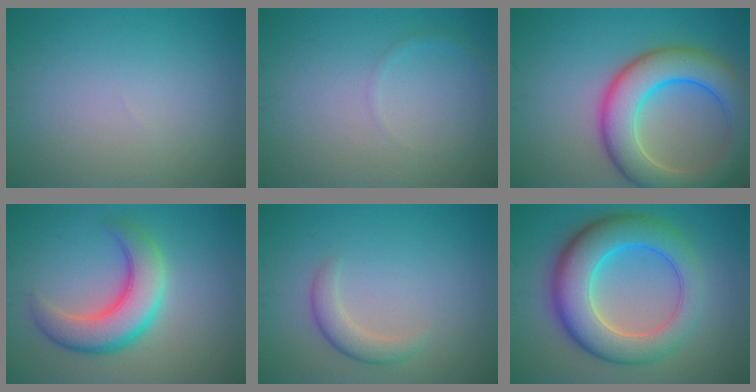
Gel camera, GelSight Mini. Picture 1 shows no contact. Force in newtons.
{"total": 0.7, "press": 0.7, "slide": 0.1}
{"total": 9.2, "press": 9.2, "slide": 0.6}
{"total": 6.5, "press": 6.5, "slide": 0.4}
{"total": 2.3, "press": 2.3, "slide": 0.2}
{"total": 9.8, "press": 9.8, "slide": 0.2}